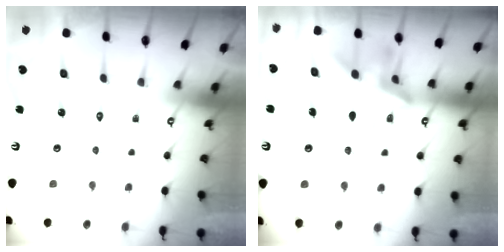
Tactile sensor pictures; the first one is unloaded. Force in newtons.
{"total": 15.0, "press": 15.0, "slide": 1.1}